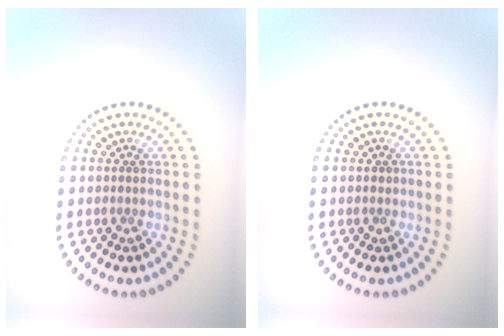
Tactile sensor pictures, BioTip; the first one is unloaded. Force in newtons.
{"total": 0.7, "press": 0.6, "slide": 0.3}